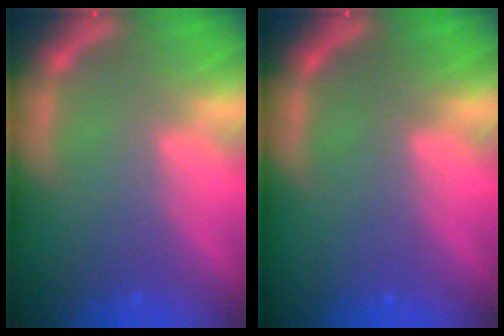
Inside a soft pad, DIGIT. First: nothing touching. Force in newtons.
{"total": 0.0}